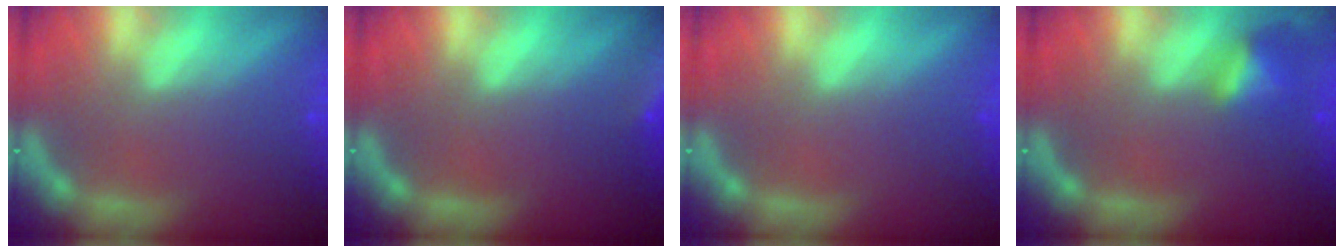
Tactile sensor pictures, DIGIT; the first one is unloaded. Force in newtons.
{"total": 10.0}
{"total": 0.0}
{"total": 2.9}